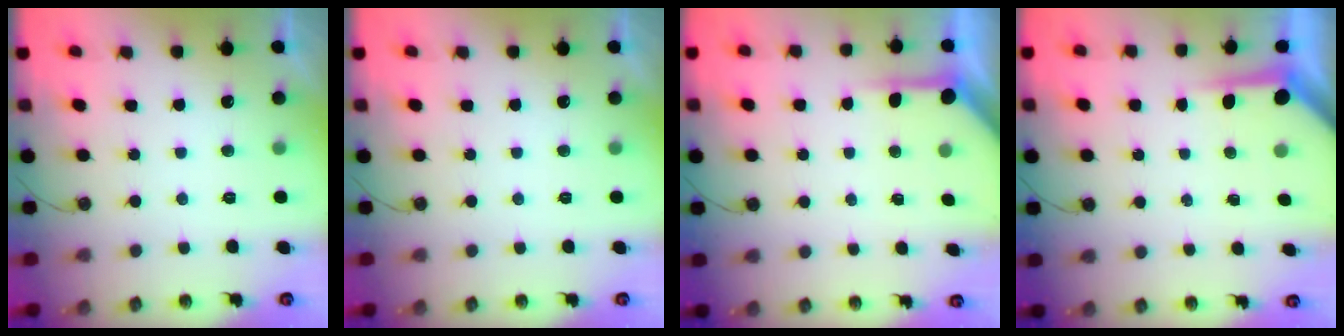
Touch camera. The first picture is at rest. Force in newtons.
{"total": 0.0}
{"total": 4.1, "press": 4.1, "slide": 0.3}
{"total": 4.0, "press": 4.0, "slide": 0.4}